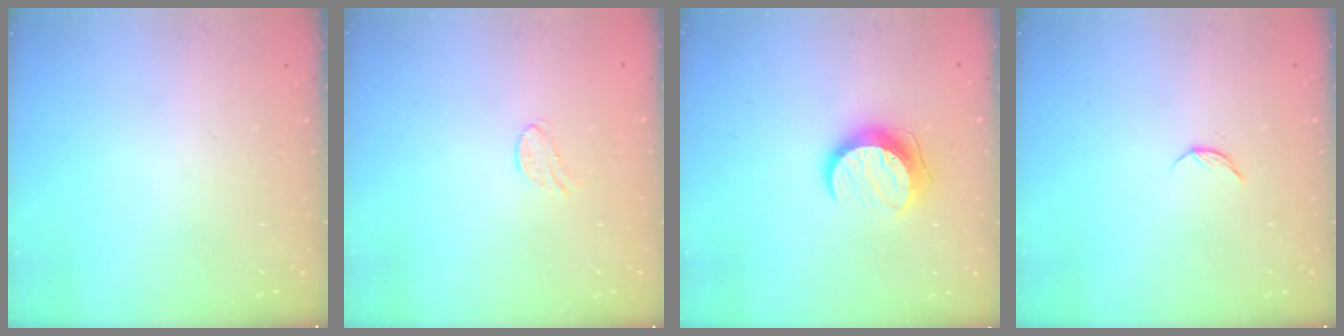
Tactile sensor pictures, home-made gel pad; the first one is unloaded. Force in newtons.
{"total": 5.7, "press": 5.7, "slide": 0.5}
{"total": 9.9, "press": 9.9, "slide": 0.2}
{"total": 3.7, "press": 3.6, "slide": 0.4}